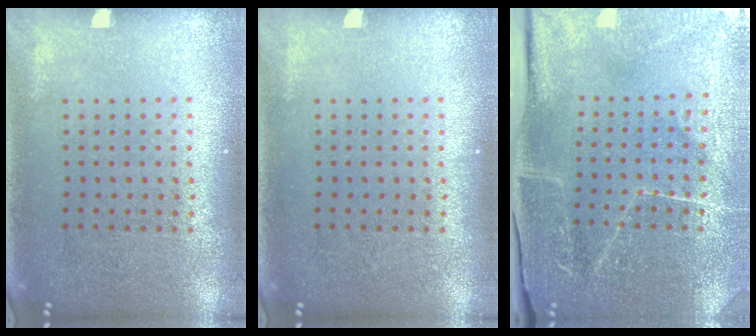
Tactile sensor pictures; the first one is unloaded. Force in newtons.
{"total": 0.0}
{"total": 3.9, "press": 3.8, "slide": 0.7}